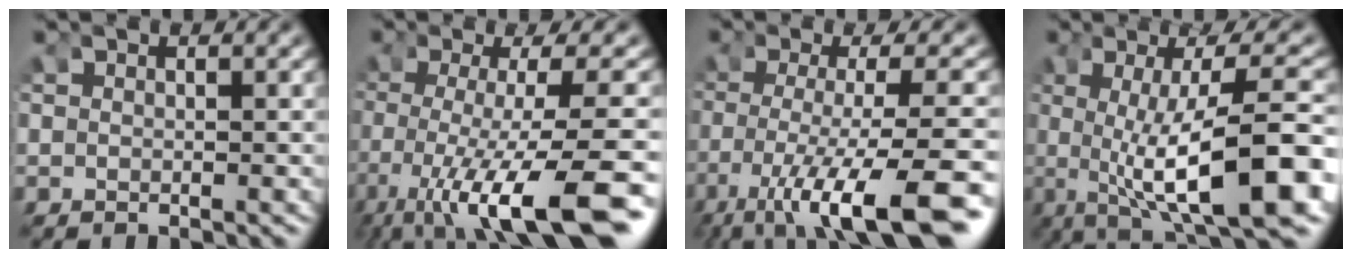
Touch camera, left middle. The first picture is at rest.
{"total": 9.5, "force": [-4.6, 2.7, 7.9], "torque": [-0.145, -0.032, -0.046]}
{"total": 9.9, "force": [-5.5, 2.8, 7.8], "torque": [-0.136, -0.033, -0.062]}
{"total": 10.9, "force": [-2.0, 3.2, 10.2], "torque": [-0.152, -0.021, -0.015]}